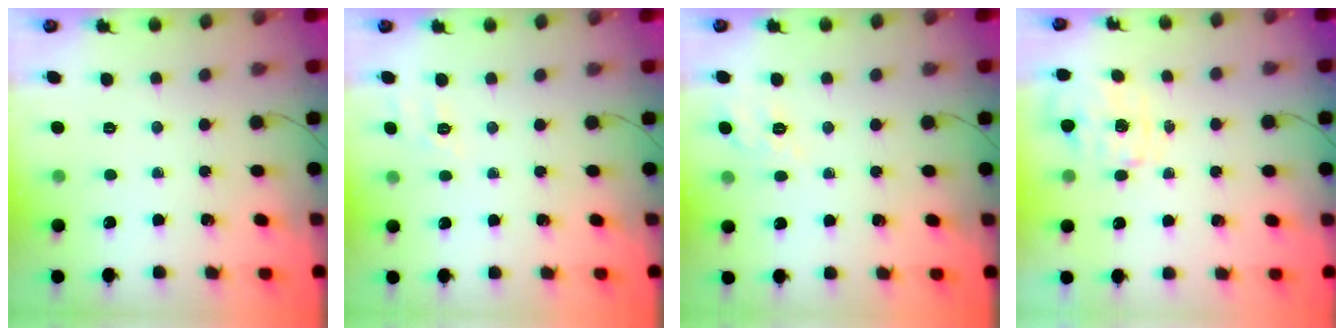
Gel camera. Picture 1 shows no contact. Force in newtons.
{"total": 1.9, "press": 0.9, "slide": 1.7}
{"total": 2.3, "press": 2.0, "slide": 1.3}
{"total": 2.3, "press": 2.2, "slide": 0.6}